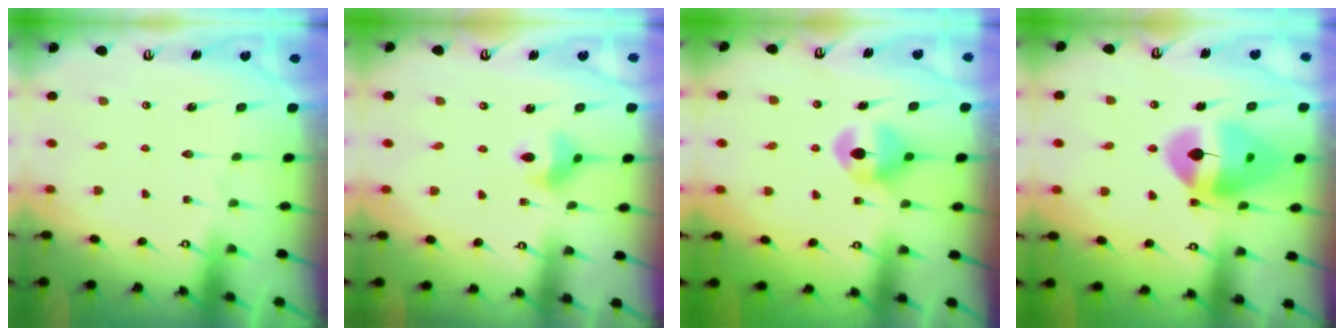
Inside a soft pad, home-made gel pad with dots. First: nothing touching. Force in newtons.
{"total": 6.1, "press": 6.1, "slide": 0.5}
{"total": 8.5, "press": 8.4, "slide": 0.4}
{"total": 14.0, "press": 13.9, "slide": 1.5}